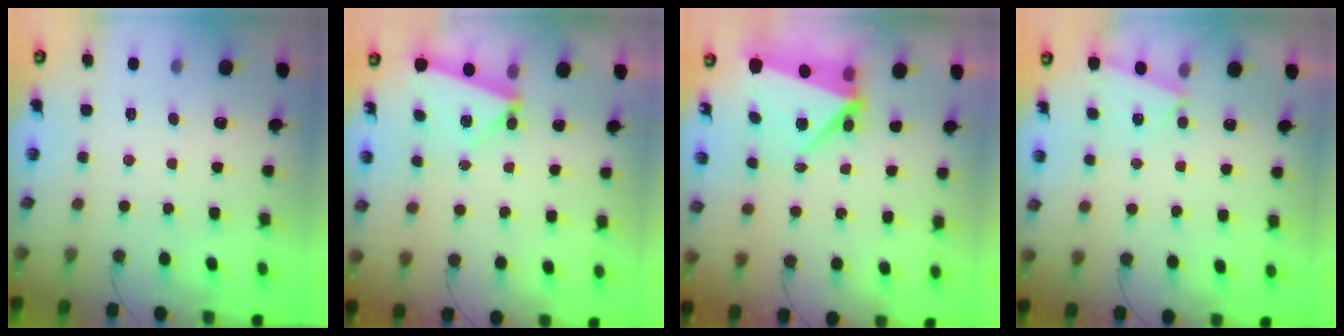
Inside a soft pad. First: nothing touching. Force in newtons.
{"total": 5.7, "press": 5.6, "slide": 0.7}
{"total": 9.3, "press": 8.2, "slide": 4.3}
{"total": 1.7, "press": 0.9, "slide": 1.5}